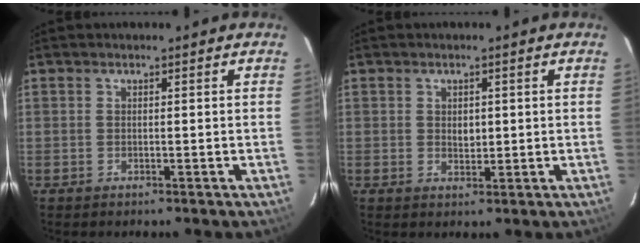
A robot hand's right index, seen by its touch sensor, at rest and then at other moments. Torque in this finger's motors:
{"motor_torque": [0.00, 0.02, 0.03, 0.03]}